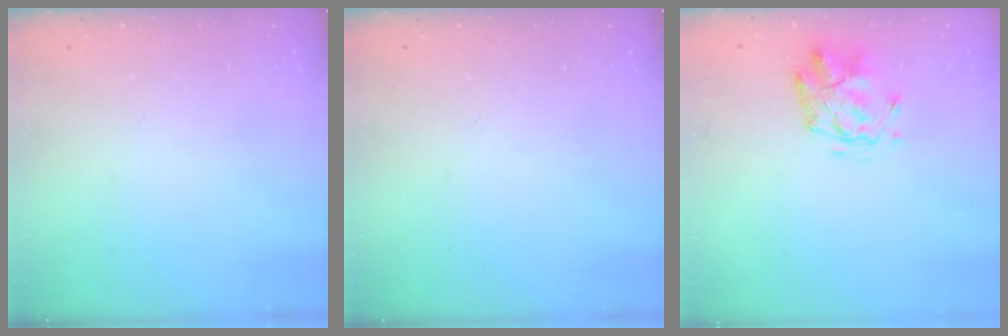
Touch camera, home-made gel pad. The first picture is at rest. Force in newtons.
{"total": 0.0}
{"total": 2.9, "press": 2.5, "slide": 1.5}